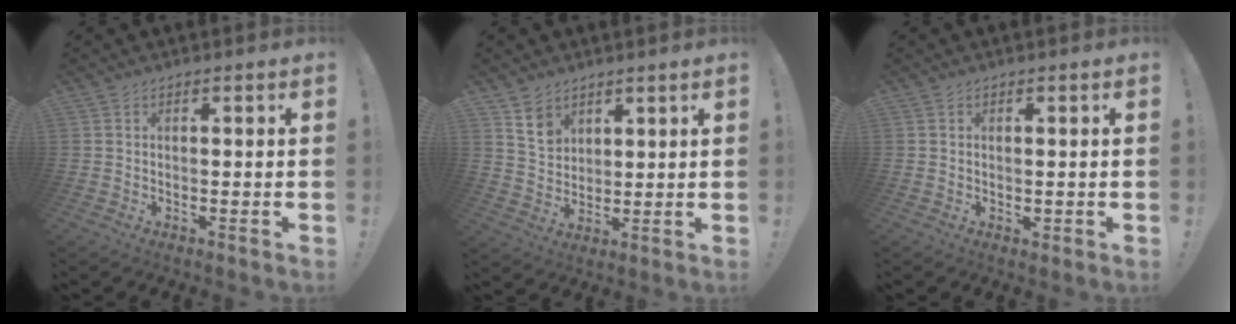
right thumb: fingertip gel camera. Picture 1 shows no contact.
{"total": 7.7, "force": [5.1, 5.4, 2.1], "torque": [-0.019, -0.034, 0.096]}
{"total": 0.8, "force": [0.2, 0.7, 0.3], "torque": [0.001, 0.000, 0.003]}